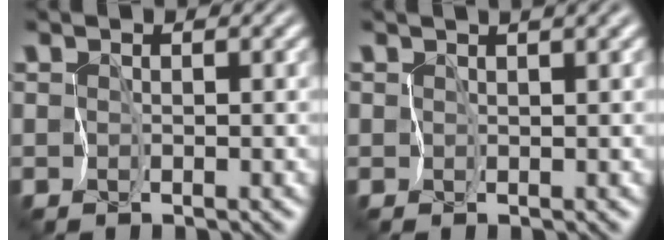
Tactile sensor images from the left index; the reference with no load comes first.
{"total": 2.9, "force": [1.9, 0.6, 2.1], "torque": [-0.027, 0.015, 0.027]}